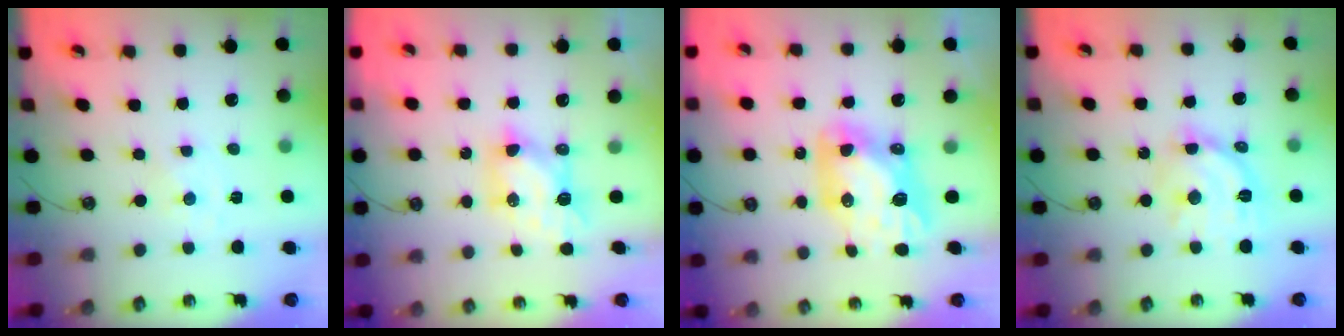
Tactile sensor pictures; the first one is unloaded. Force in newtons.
{"total": 7.1, "press": 7.1, "slide": 0.8}
{"total": 12.3, "press": 12.3, "slide": 1.2}
{"total": 14.2, "press": 14.2, "slide": 1.1}